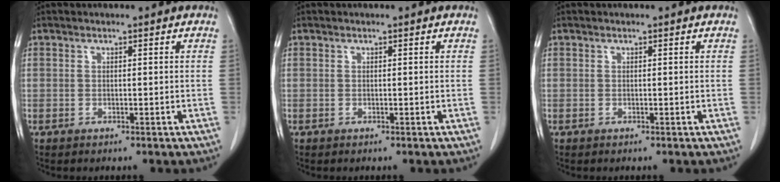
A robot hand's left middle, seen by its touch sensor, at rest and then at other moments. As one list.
[{"total": 0.0}, {"total": 0.0}]